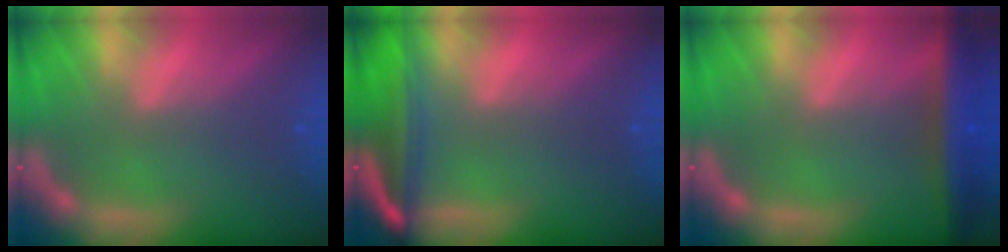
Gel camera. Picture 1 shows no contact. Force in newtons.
{"total": 7.5}
{"total": 6.5}